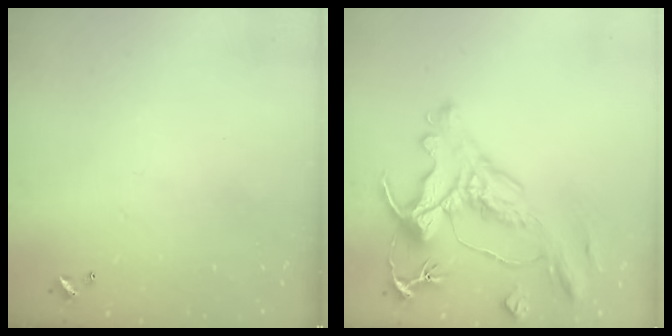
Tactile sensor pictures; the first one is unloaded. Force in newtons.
{"total": 3.1, "press": 2.8, "slide": 1.4}